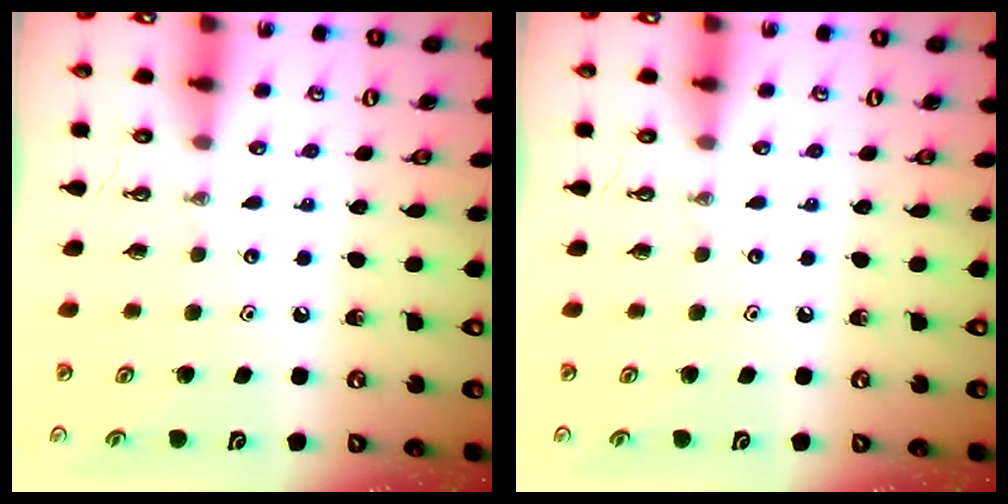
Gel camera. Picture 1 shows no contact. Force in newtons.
{"total": 0.0}